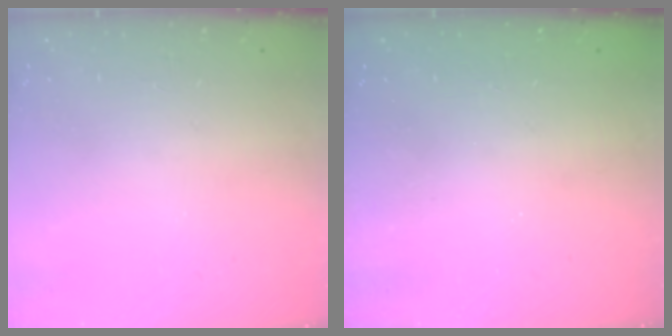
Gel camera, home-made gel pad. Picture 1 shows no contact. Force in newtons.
{"total": 2.6, "press": 2.5, "slide": 0.8}